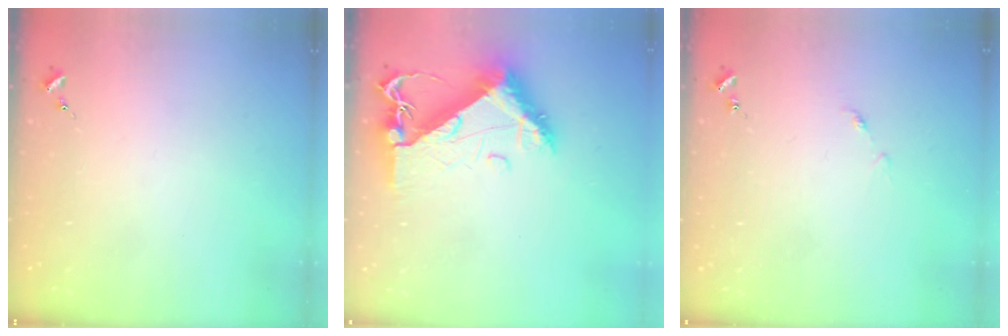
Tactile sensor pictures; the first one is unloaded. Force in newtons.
{"total": 11.3, "press": 11.3, "slide": 1.2}
{"total": 4.6, "press": 4.6, "slide": 0.4}